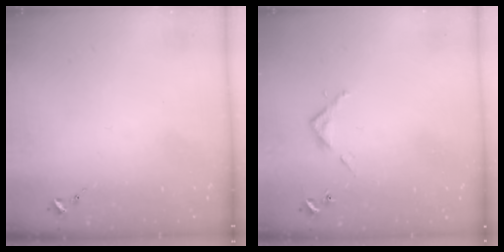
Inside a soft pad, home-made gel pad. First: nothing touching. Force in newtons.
{"total": 3.2, "press": 3.2, "slide": 0.2}